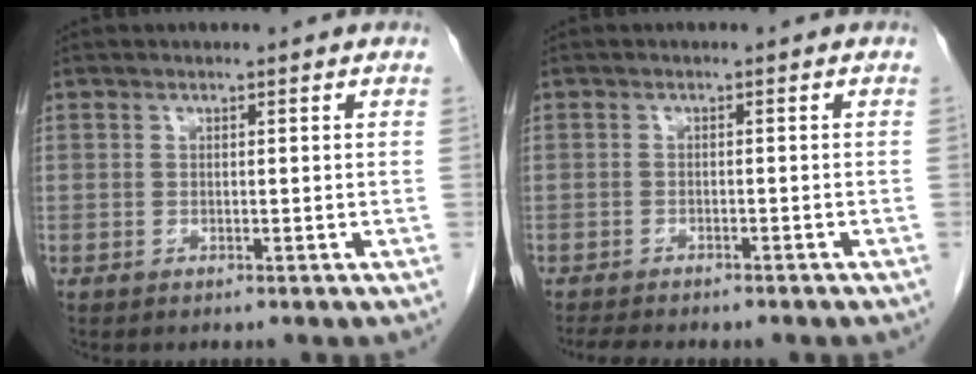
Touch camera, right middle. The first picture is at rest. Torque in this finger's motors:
{"motor_torque": [1.09, -1.05, 0.07, 0.04]}